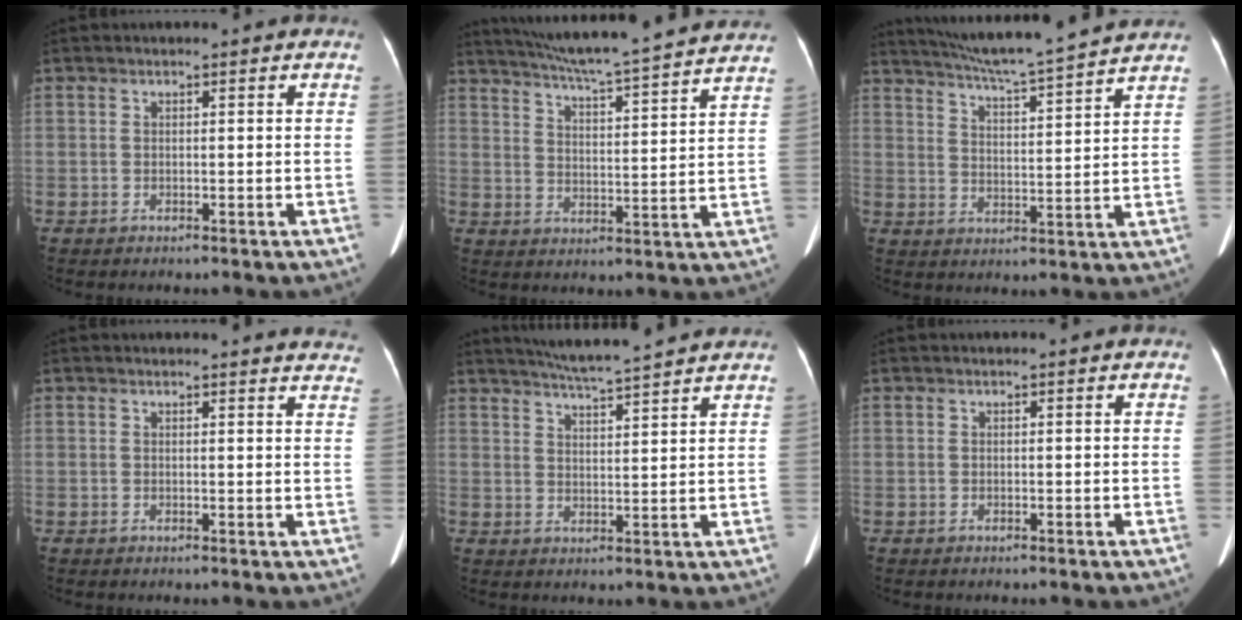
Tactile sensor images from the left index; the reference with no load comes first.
{"total": 20.5, "force": [18.6, -0.5, 8.5], "torque": [-0.144, -0.010, 0.252]}
{"total": 15.0, "force": [13.6, -1.0, 6.1], "torque": [-0.111, -0.002, 0.197]}
{"total": 9.5, "force": [9.4, 1.0, 1.5], "torque": [0.009, -0.038, 0.067]}
{"total": 9.5, "force": [8.7, -0.7, 3.8], "torque": [-0.071, 0.014, 0.130]}
{"total": 0.0}